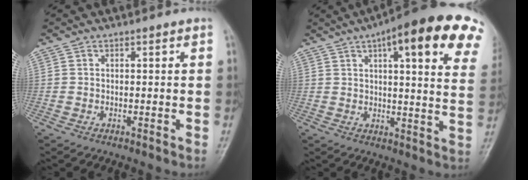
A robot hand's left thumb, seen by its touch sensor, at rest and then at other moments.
{"total": 23.6, "force": [12.0, 6.2, 19.3], "torque": [-0.237, -0.010, 0.144]}